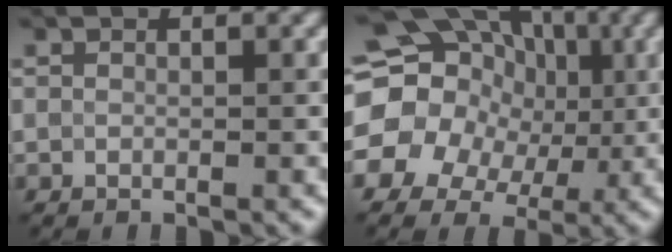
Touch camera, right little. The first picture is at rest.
{"total": 18.5, "force": [1.2, 16.3, 8.8], "torque": [-0.179, 0.026, -0.013]}